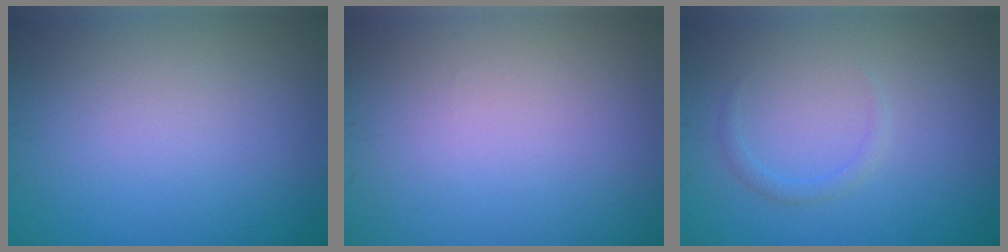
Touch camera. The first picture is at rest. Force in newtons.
{"total": 0.0}
{"total": 1.0, "press": 1.0, "slide": 0.0}